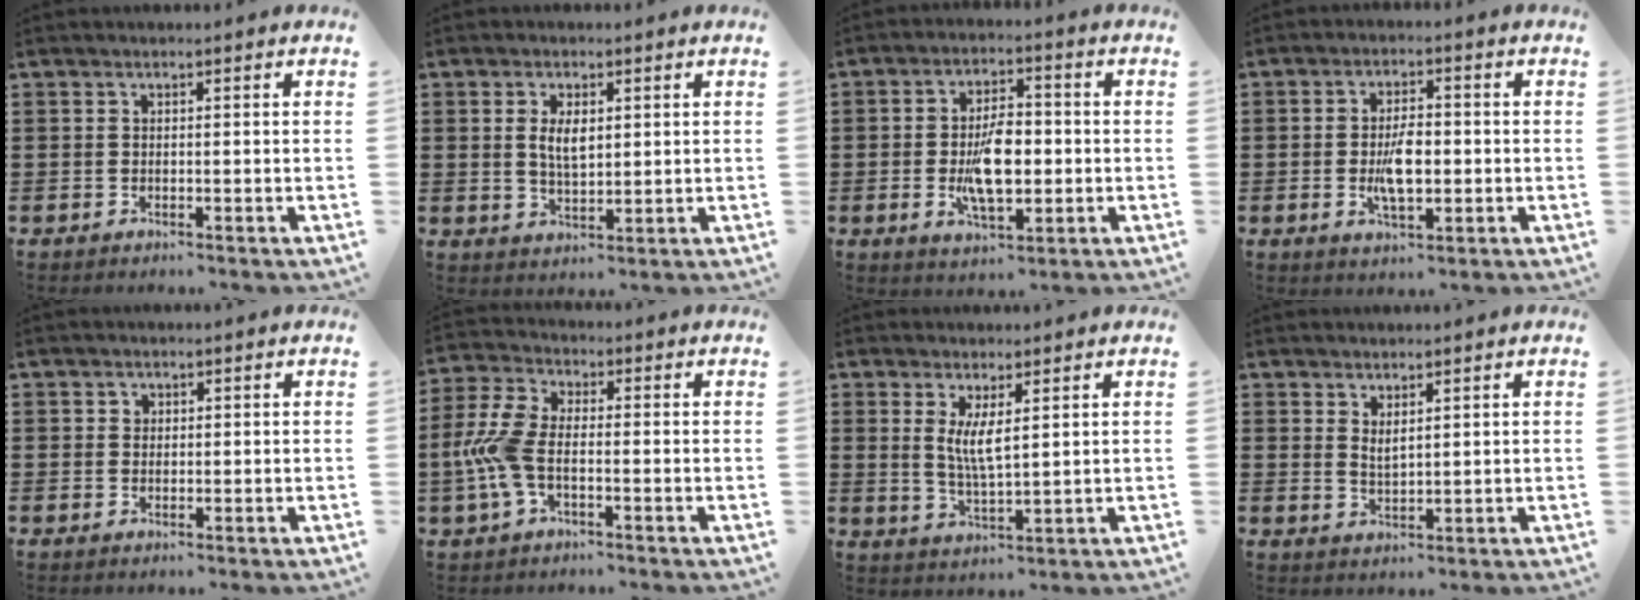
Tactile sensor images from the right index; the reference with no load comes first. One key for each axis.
{"total": 4.0, "fx": 0.8, "fy": 1.9, "fz": 3.4, "tx": -0.063, "ty": 0.003, "tz": 0.012}
{"total": 8.5, "fx": -1.1, "fy": 3.9, "fz": 7.5, "tx": -0.147, "ty": -0.003, "tz": -0.026}
{"total": 6.0, "fx": -0.8, "fy": 2.6, "fz": 5.3, "tx": -0.098, "ty": -0.003, "tz": -0.017}
{"total": 1.0, "fx": 0.4, "fy": 0.9, "fz": 0.1, "tx": -0.005, "ty": 0.003, "tz": 0.009}
{"total": 7.8, "fx": -1.3, "fy": 3.9, "fz": 6.6, "tx": -0.171, "ty": -0.009, "tz": -0.032}
{"total": 4.5, "fx": 1.5, "fy": 1.0, "fz": 4.1, "tx": -0.085, "ty": -0.002, "tz": 0.026}
{"total": 1.9, "fx": 1.6, "fy": 0.4, "fz": 0.9, "tx": -0.020, "ty": 0.002, "tz": 0.029}